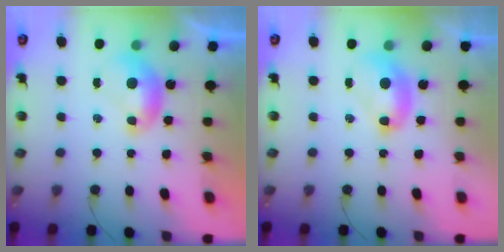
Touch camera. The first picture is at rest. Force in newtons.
{"total": 2.7, "press": 2.7, "slide": 0.1}